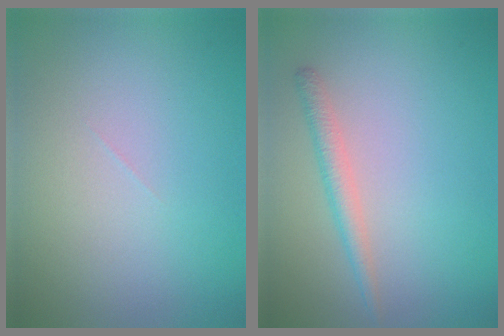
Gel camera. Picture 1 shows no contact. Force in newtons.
{"total": 1.8, "press": 1.8, "slide": 0.1}